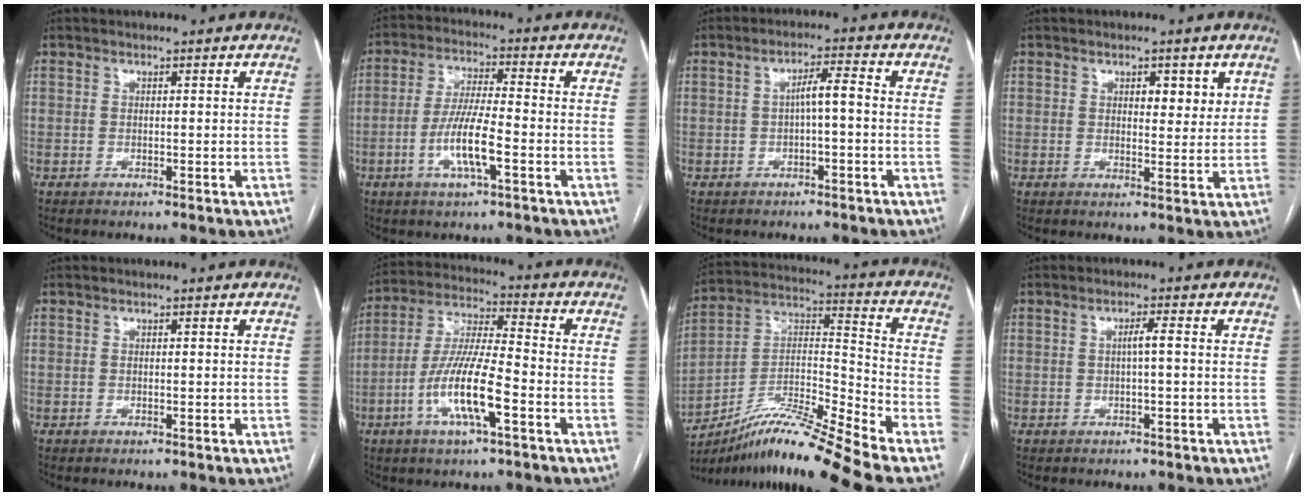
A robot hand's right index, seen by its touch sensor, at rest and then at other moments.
{"total": 8.8, "force": [-3.1, 1.2, 8.1], "torque": [-0.161, -0.003, -0.060]}
{"total": 3.7, "force": [-0.4, 0.5, 3.6], "torque": [-0.059, 0.014, -0.005]}
{"total": 3.8, "force": [1.7, 1.9, 2.8], "torque": [-0.032, -0.002, 0.022]}
{"total": 0.0}
{"total": 12.6, "force": [-4.7, 1.8, 11.6], "torque": [-0.232, -0.003, -0.088]}
{"total": 16.9, "force": [-13.9, -2.0, 9.6], "torque": [-0.173, 0.016, -0.245]}
{"total": 1.9, "force": [0.0, 0.0, 1.9], "torque": [-0.032, 0.004, 0.000]}